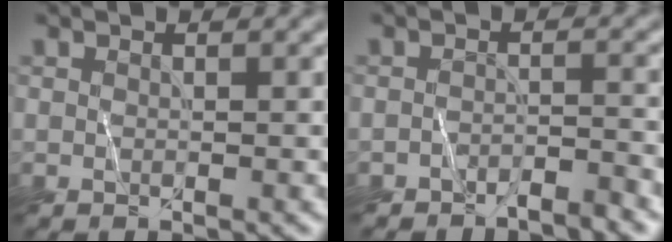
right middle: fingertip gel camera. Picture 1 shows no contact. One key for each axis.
{"total": 2.3, "fx": -2.3, "fy": 0.1, "fz": 0.6, "tx": -0.006, "ty": 0.005, "tz": -0.036}